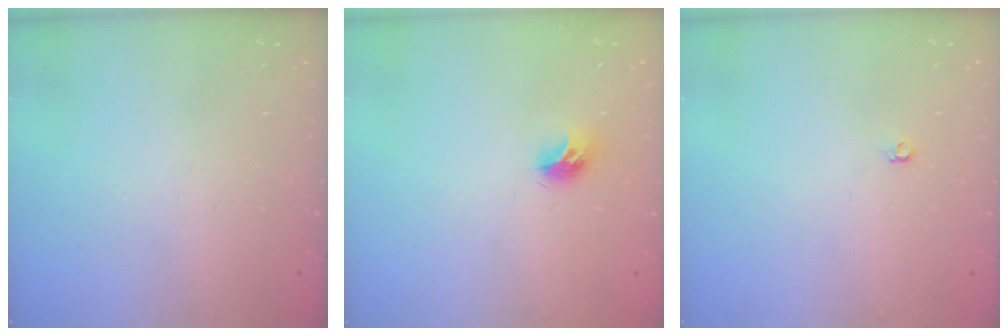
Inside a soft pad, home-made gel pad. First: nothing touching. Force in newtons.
{"total": 7.5, "press": 7.5, "slide": 0.1}
{"total": 3.6, "press": 3.5, "slide": 0.6}